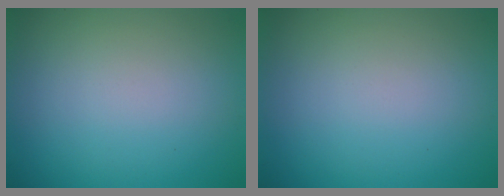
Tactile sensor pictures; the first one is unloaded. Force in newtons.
{"total": 0.0}